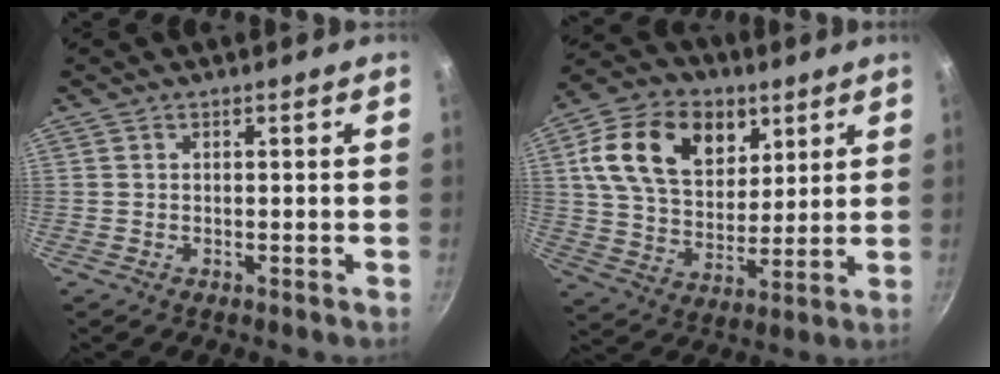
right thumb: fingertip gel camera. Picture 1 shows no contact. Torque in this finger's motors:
{"motor_torque": [-1.31, 1.93, 0.31, -0.10, 0.33]}